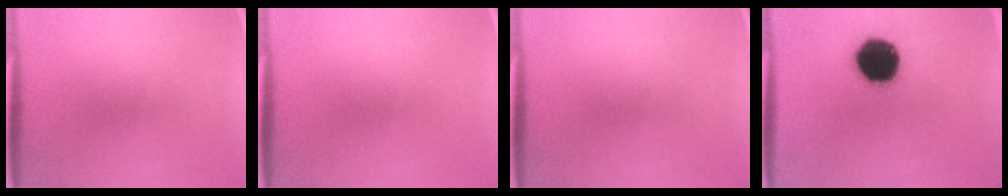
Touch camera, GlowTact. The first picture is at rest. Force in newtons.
{"total": 0.0}
{"total": 0.0}
{"total": 18.3}